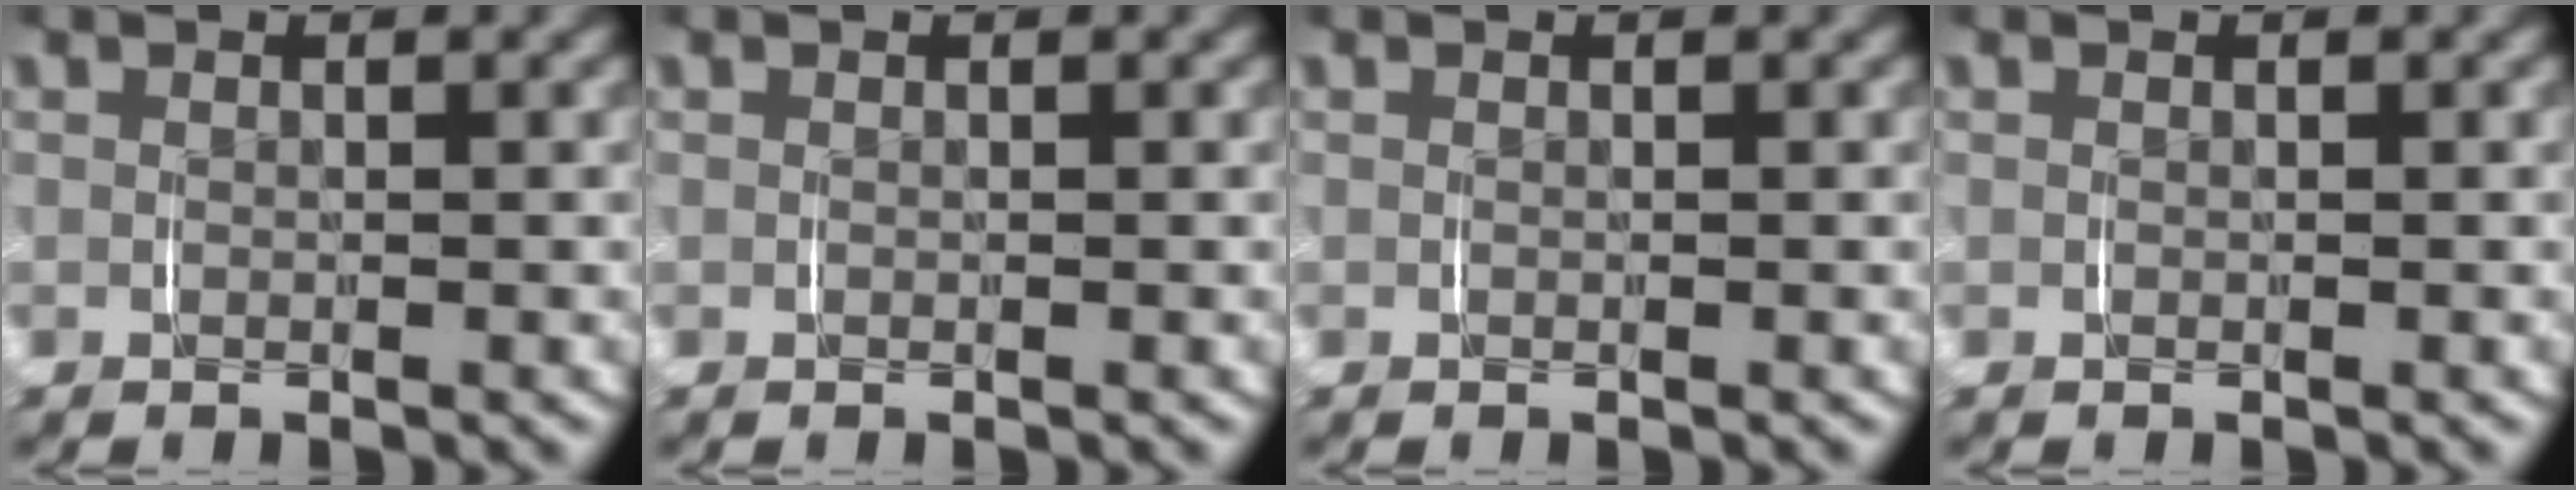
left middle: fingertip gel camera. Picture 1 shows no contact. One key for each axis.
{"total": 0.0}
{"total": 0.0}
{"total": 0.0}